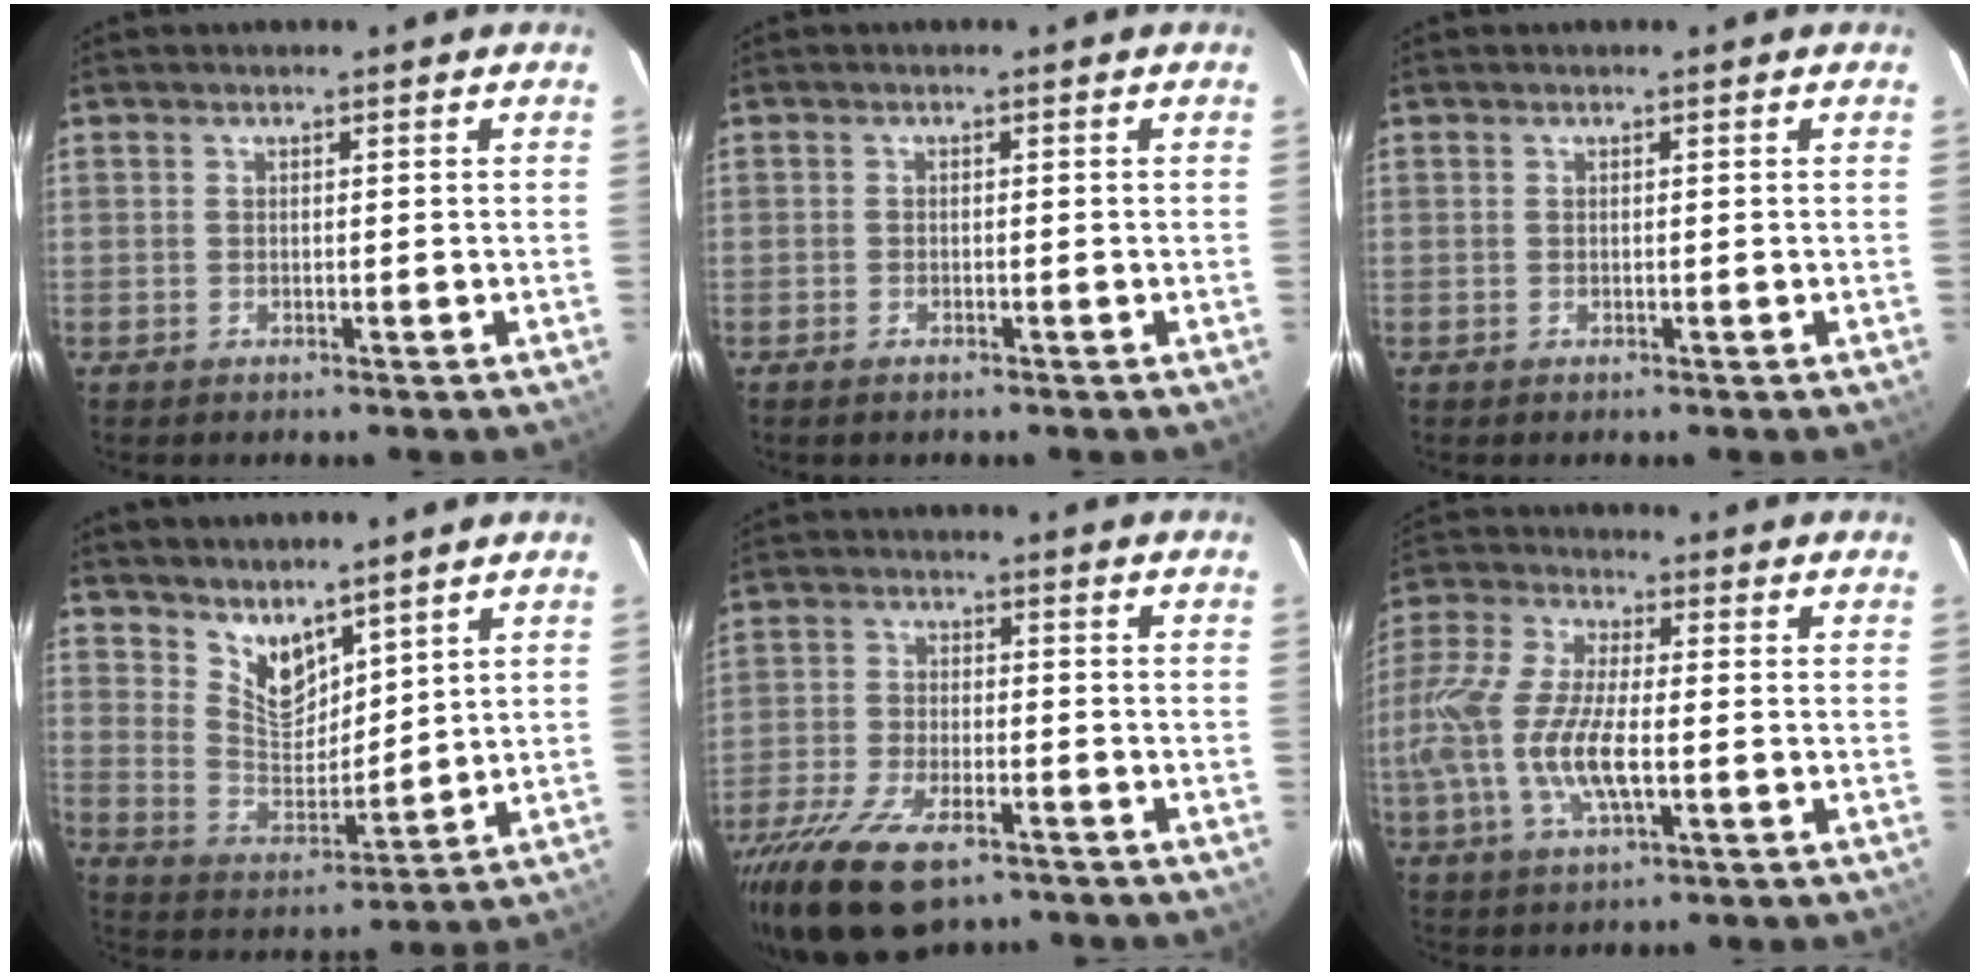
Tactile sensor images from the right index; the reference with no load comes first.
{"total": 1.1, "force": [-0.9, 0.4, 0.5], "torque": [-0.013, -0.002, -0.019]}
{"total": 0.0}
{"total": 8.1, "force": [6.5, 3.5, 3.4], "torque": [-0.052, -0.005, 0.131]}
{"total": 16.2, "force": [-11.0, 6.7, 9.9], "torque": [-0.221, -0.040, -0.196]}
{"total": 14.9, "force": [-2.7, 5.3, 13.6], "torque": [-0.291, -0.005, -0.059]}